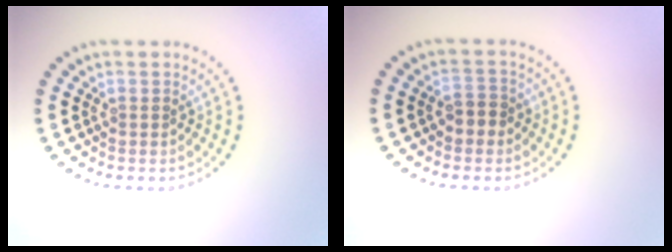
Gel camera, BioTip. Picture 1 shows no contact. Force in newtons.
{"total": 1.7, "press": 1.6, "slide": 0.4}